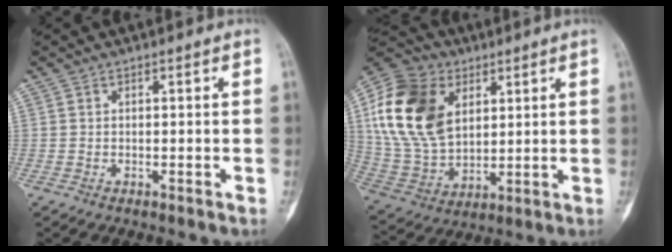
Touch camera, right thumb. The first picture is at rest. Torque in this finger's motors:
{"motor_torque": [0.86, 2.82, 0.84, -0.41, 0.20]}